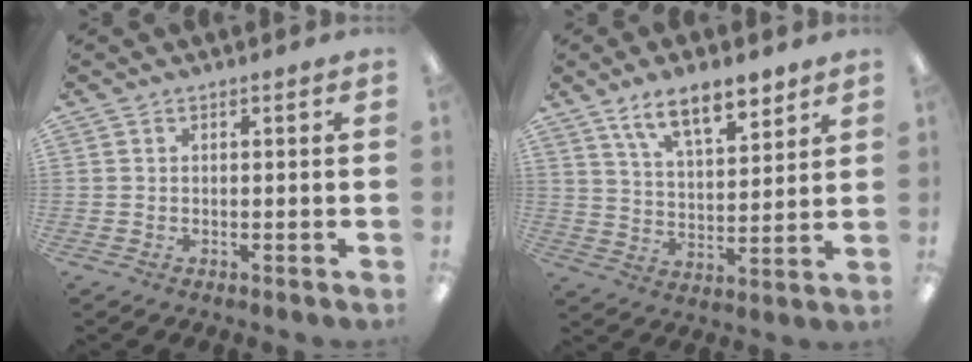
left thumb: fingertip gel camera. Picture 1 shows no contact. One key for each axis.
{"total": 11.6, "fx": 8.8, "fy": 4.3, "fz": 6.1, "tx": -0.093, "ty": -0.045, "tz": 0.157}